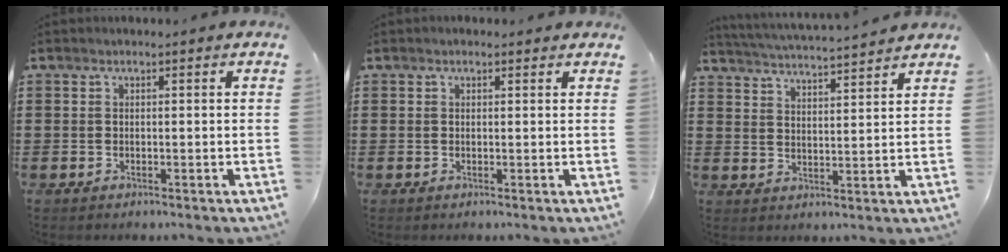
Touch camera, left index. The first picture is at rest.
{"total": 0.6, "force": [0.3, 0.4, 0.3], "torque": [-0.007, 0.003, 0.007]}
{"total": 3.7, "force": [3.7, -0.5, 0.3], "torque": [-0.025, -0.028, 0.060]}